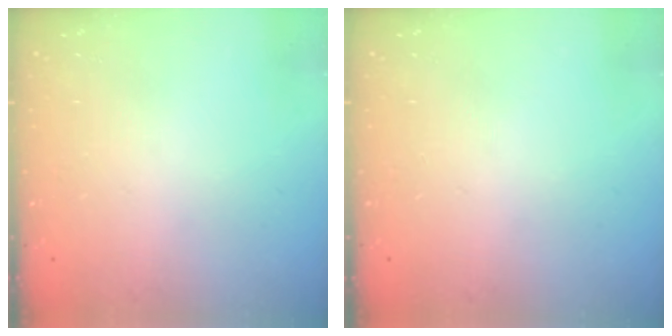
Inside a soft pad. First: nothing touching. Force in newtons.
{"total": 0.0}